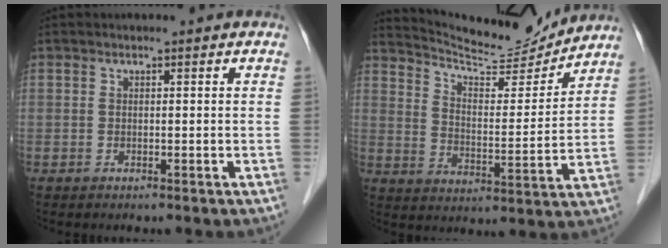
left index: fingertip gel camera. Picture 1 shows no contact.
{"total": 13.3, "force": [13.1, 0.6, 2.6], "torque": [-0.052, -0.012, 0.202]}